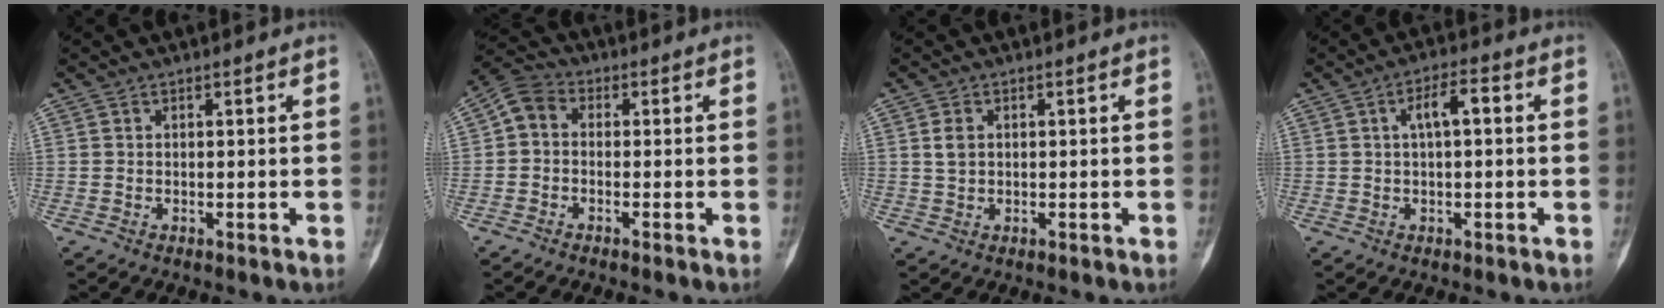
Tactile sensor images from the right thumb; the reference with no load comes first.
{"total": 5.0, "force": [-0.6, 3.9, 3.0], "torque": [-0.046, 0.019, -0.029]}
{"total": 2.2, "force": [0.4, 1.6, 1.4], "torque": [-0.024, 0.000, 0.008]}
{"total": 4.9, "force": [0.8, 1.8, 4.5], "torque": [-0.077, 0.016, 0.009]}